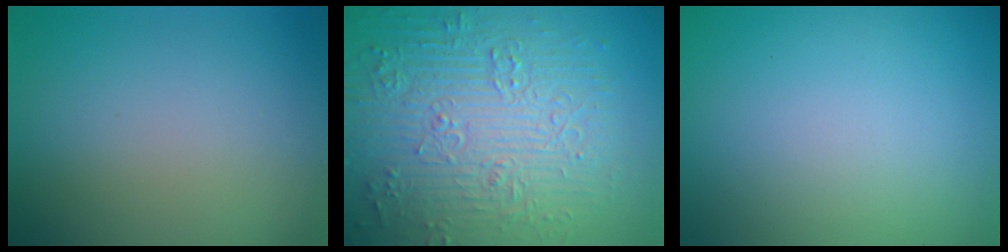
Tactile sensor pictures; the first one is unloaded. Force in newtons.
{"total": 9.3, "press": 6.9, "slide": 6.3}
{"total": 0.0}